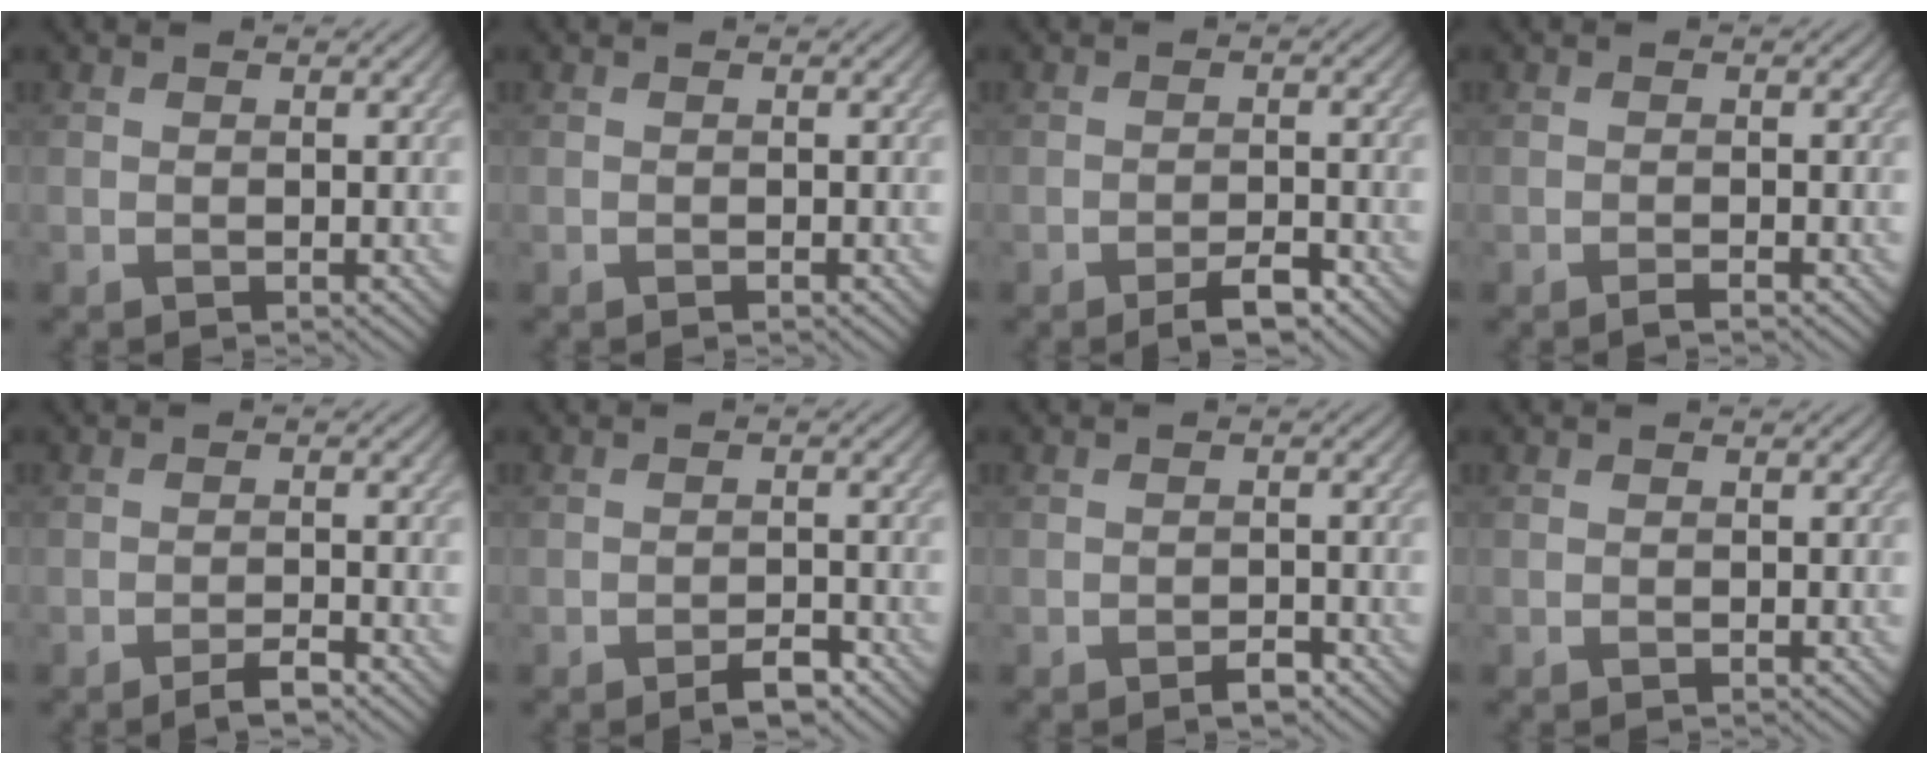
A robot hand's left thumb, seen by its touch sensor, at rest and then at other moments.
{"total": 0.0}
{"total": 3.4, "force": [-2.3, 0.8, 2.3], "torque": [-0.037, 0.005, -0.039]}
{"total": 0.9, "force": [-0.7, 0.0, 0.6], "torque": [-0.010, 0.003, -0.017]}
{"total": 2.3, "force": [-1.7, 0.3, 1.4], "torque": [-0.023, 0.005, -0.034]}
{"total": 2.8, "force": [-2.0, 0.9, 1.7], "torque": [-0.022, 0.003, -0.034]}
{"total": 1.7, "force": [-1.2, 0.7, 0.9], "torque": [-0.011, 0.001, -0.020]}
{"total": 0.0}